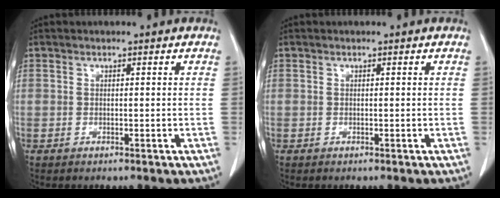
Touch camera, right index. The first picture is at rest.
{"total": 0.0}